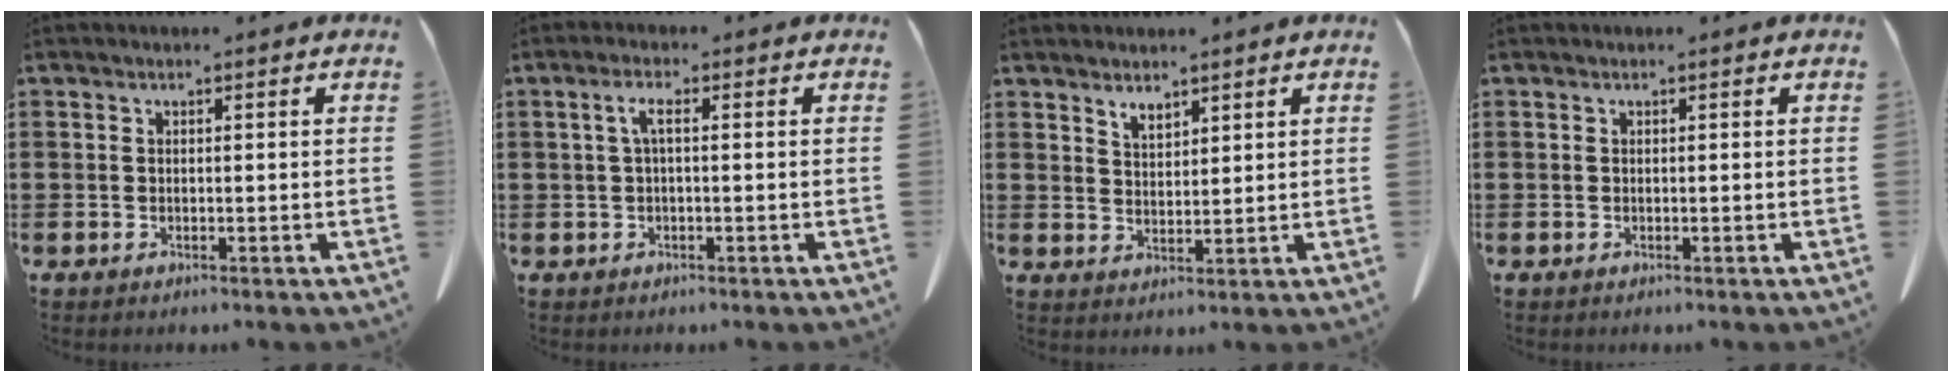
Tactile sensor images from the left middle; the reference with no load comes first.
{"total": 2.6, "force": [0.3, 0.6, 2.6], "torque": [-0.050, 0.005, 0.004]}
{"total": 2.4, "force": [2.2, 0.6, 0.7], "torque": [-0.018, -0.003, 0.042]}
{"total": 0.0}